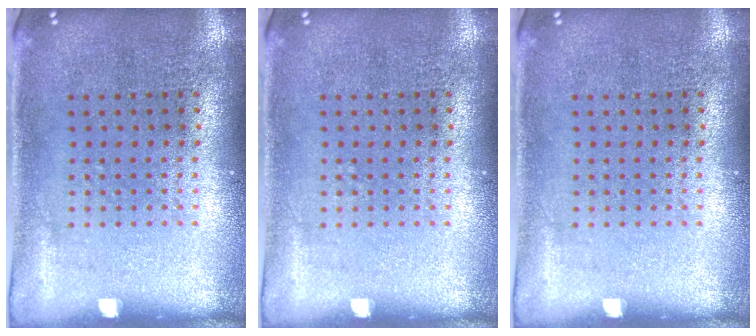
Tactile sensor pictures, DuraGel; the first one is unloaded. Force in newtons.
{"total": 0.0}
{"total": 0.0}